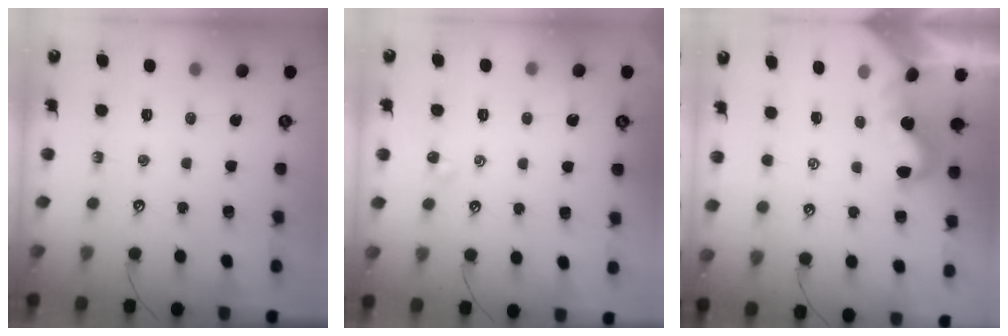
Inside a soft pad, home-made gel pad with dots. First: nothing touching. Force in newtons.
{"total": 0.0}
{"total": 0.0}